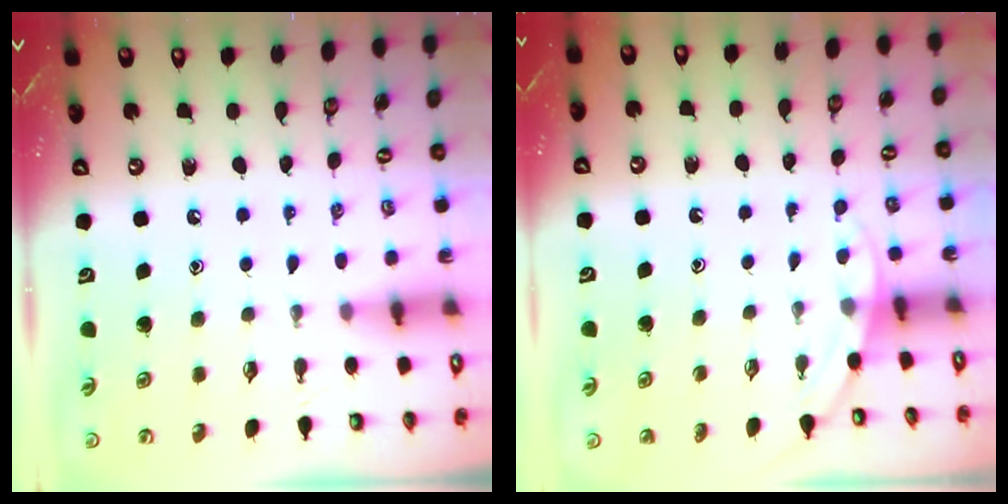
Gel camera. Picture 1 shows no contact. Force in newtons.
{"total": 2.5, "press": 2.5, "slide": 0.1}